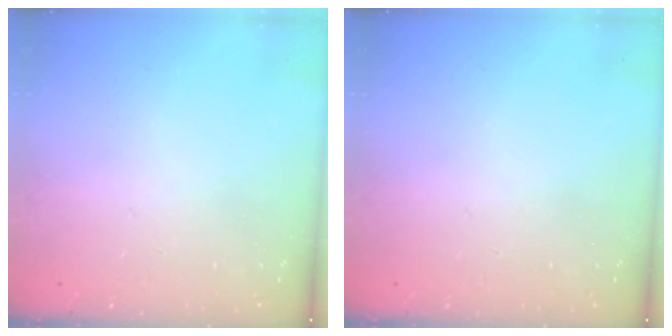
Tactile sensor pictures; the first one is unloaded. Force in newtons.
{"total": 0.0}